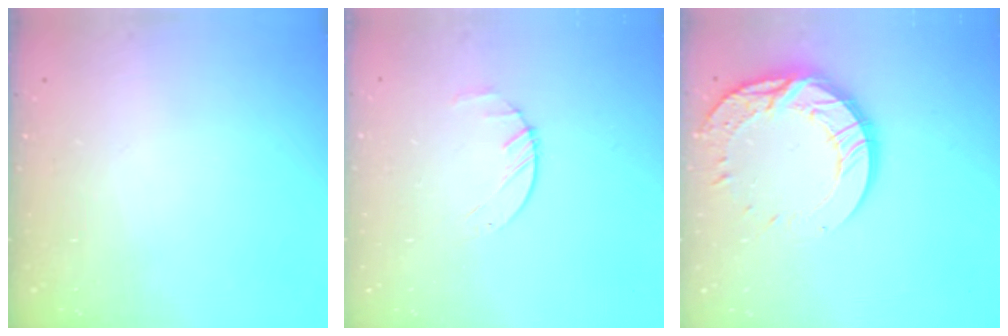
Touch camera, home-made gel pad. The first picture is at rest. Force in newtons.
{"total": 1.9, "press": 1.9, "slide": 0.3}
{"total": 17.3, "press": 17.2, "slide": 1.9}